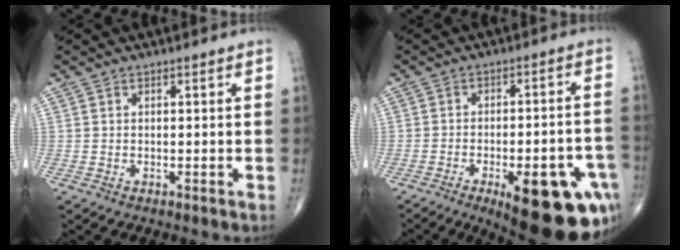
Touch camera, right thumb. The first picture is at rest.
{"total": 21.2, "force": [-9.8, 7.6, 17.2], "torque": [-0.160, 0.033, -0.118]}